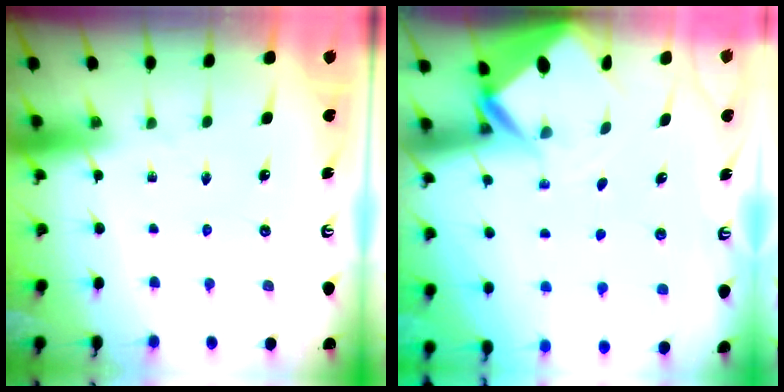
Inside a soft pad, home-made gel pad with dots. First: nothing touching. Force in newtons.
{"total": 4.2, "press": 4.2, "slide": 0.3}